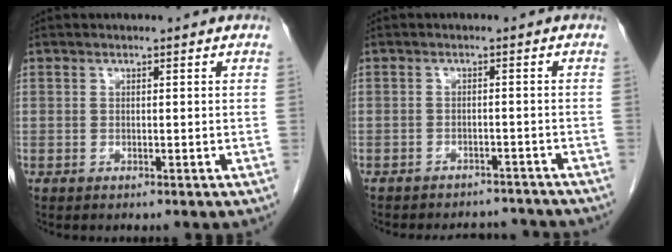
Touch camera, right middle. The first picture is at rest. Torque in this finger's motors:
{"motor_torque": [1.07, -1.07, 0.08, 0.06]}